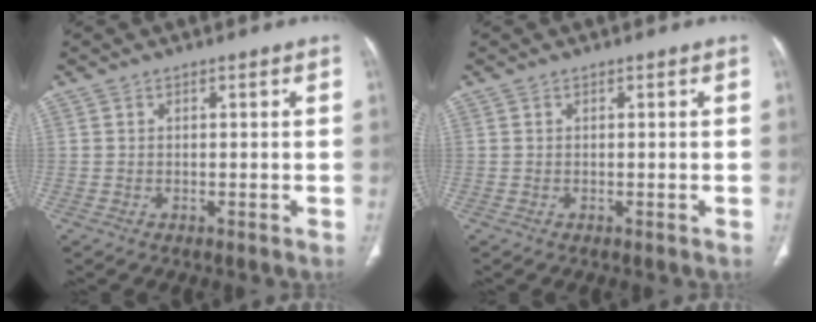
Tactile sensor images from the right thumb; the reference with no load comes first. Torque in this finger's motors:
{"motor_torque": [0.00, 0.01, -0.08, 0.03, 0.00]}